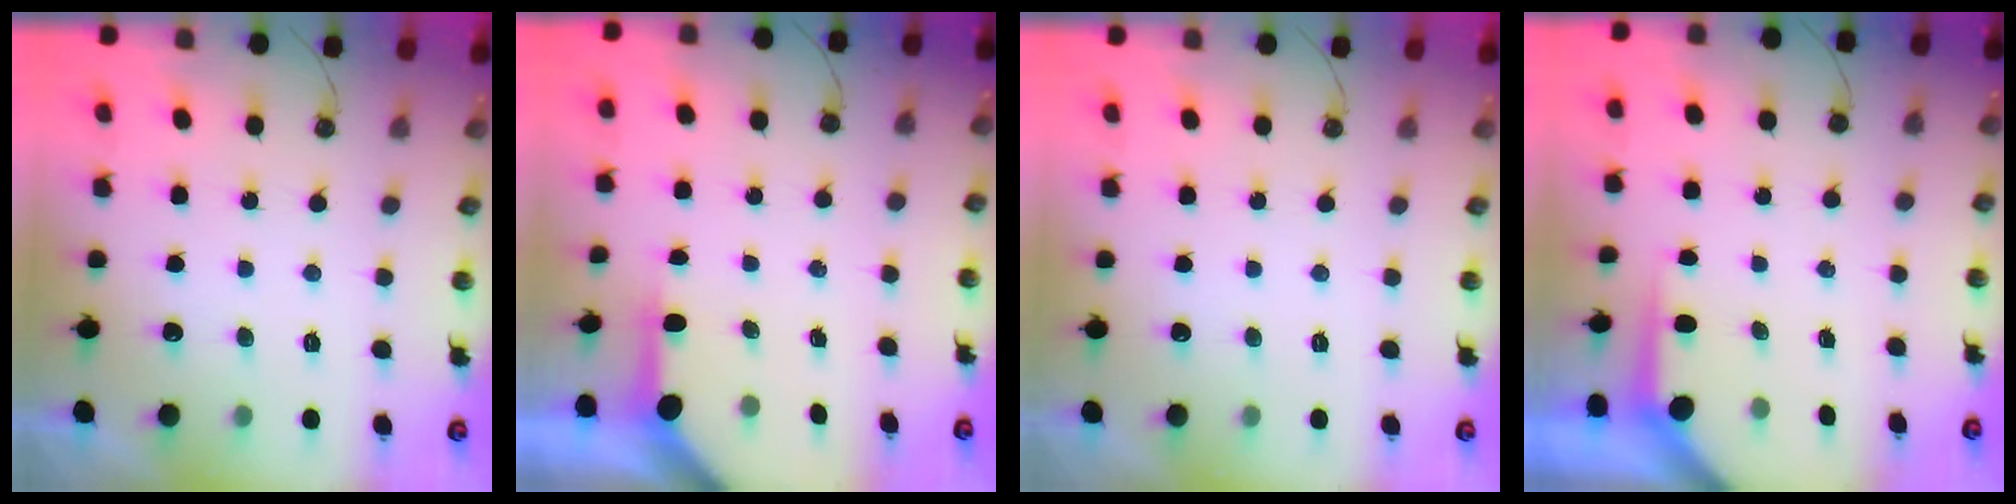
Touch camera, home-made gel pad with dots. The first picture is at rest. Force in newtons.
{"total": 3.4, "press": 3.4, "slide": 0.4}
{"total": 0.0}
{"total": 3.6, "press": 3.5, "slide": 0.4}